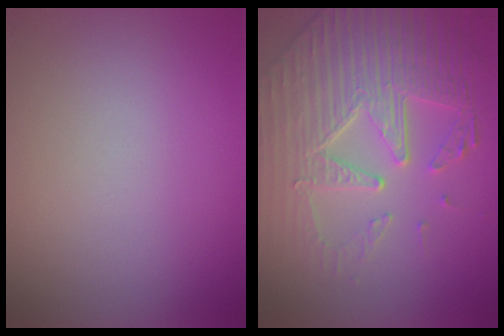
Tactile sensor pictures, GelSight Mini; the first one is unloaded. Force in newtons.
{"total": 8.5, "press": 5.9, "slide": 6.1}